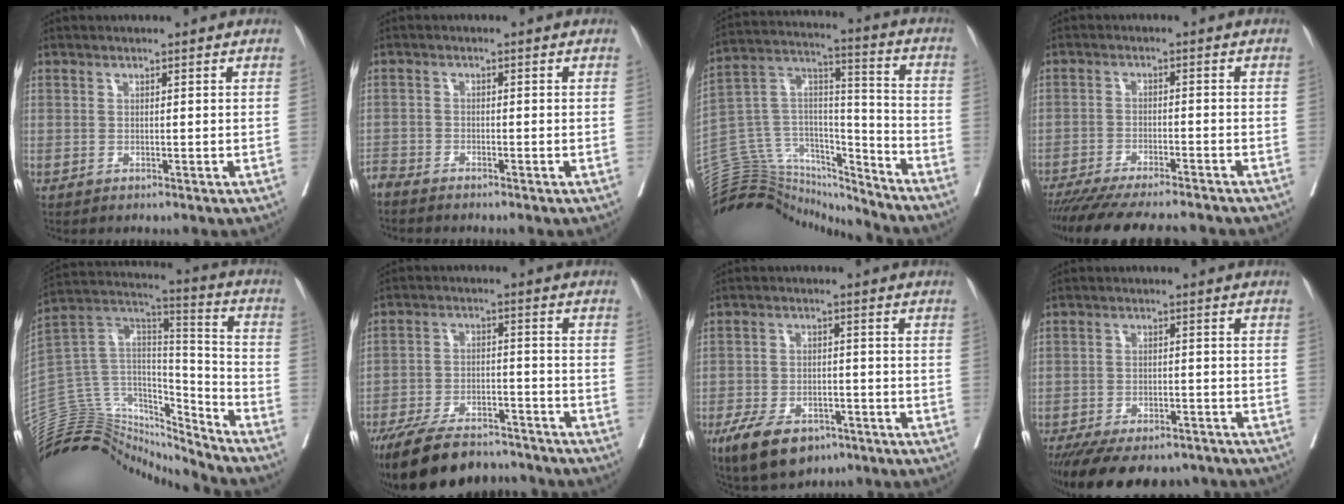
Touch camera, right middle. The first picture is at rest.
{"total": 2.6, "force": [-2.6, 0.0, 0.0], "torque": [0.004, -0.009, -0.052]}
{"total": 19.8, "force": [-19.0, 4.9, 2.6], "torque": [-0.054, 0.069, -0.310]}
{"total": 17.1, "force": [-15.2, 2.3, 7.6], "torque": [-0.140, -0.034, -0.218]}
{"total": 19.4, "force": [-17.9, 7.2, 2.7], "torque": [-0.058, 0.102, -0.294]}
{"total": 17.7, "force": [-15.2, 5.3, 7.6], "torque": [-0.150, -0.008, -0.234]}
{"total": 10.1, "force": [-6.5, 5.2, 5.7], "torque": [-0.103, -0.002, -0.104]}
{"total": 17.2, "force": [-13.7, 6.8, 7.8], "torque": [-0.163, -0.015, -0.188]}